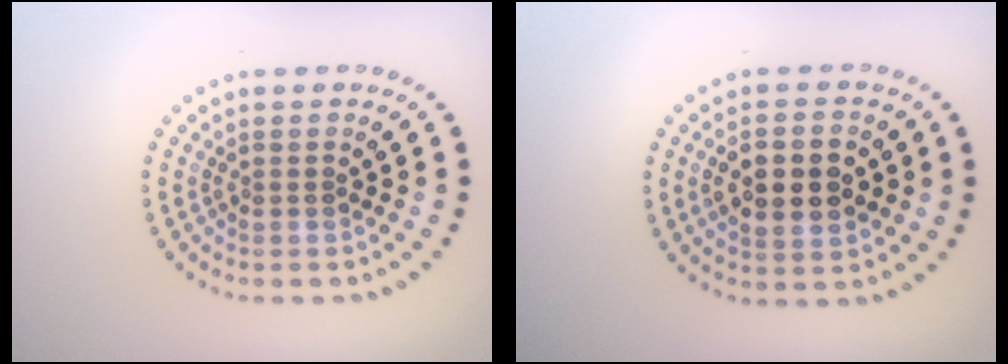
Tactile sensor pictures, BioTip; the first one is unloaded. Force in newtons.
{"total": 5.0, "press": 5.0, "slide": 0.2}